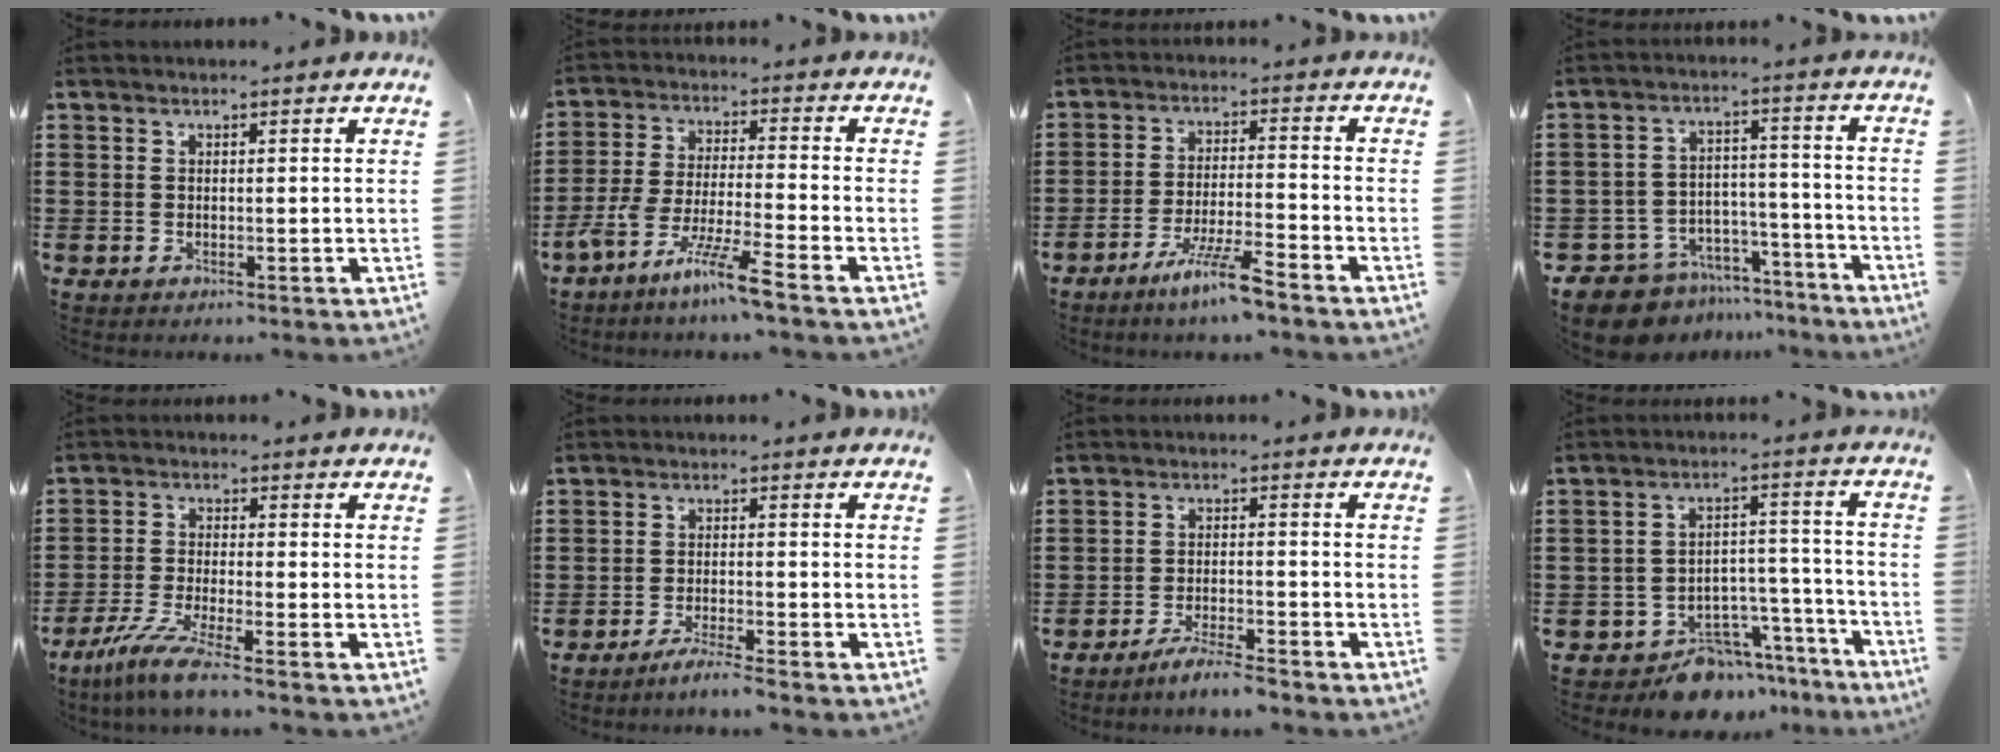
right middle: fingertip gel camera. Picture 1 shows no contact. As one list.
[{"total": 8.9, "force": [-7.1, -0.3, 5.4], "torque": [-0.116, -0.012, -0.143]}, {"total": 7.0, "force": [-5.4, 0.1, 4.6], "torque": [-0.090, -0.007, -0.100]}, {"total": 9.1, "force": [-8.5, 3.0, 1.6], "torque": [-0.040, 0.033, -0.166]}, {"total": 6.0, "force": [-4.6, -0.1, 3.8], "torque": [-0.096, -0.023, -0.095]}, {"total": 2.7, "force": [-2.4, -0.4, 1.3], "torque": [-0.019, 0.001, -0.044]}, {"total": 3.8, "force": [-3.5, -0.2, 1.6], "torque": [-0.025, 0.001, -0.065]}, {"total": 8.0, "force": [-7.2, 3.0, 1.5], "torque": [-0.014, 0.037, -0.132]}]